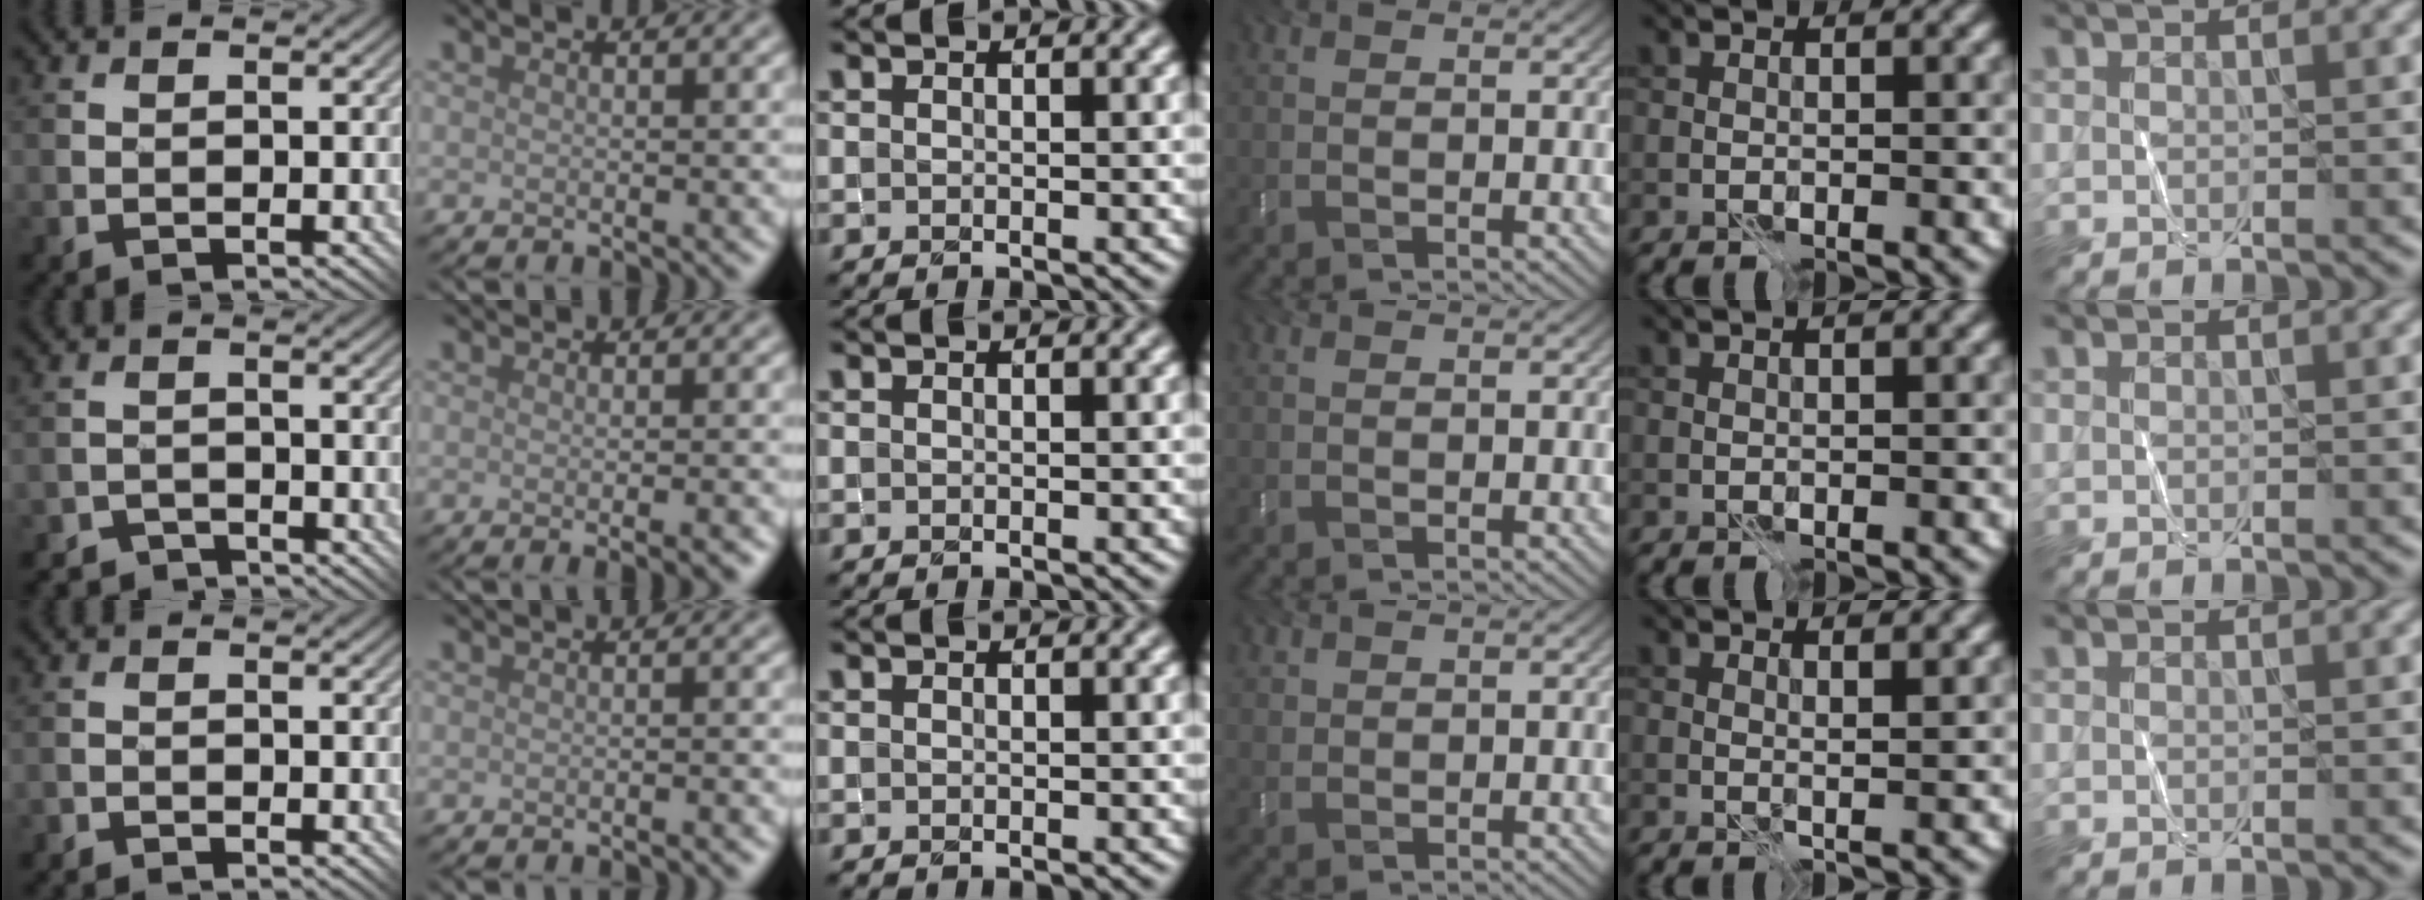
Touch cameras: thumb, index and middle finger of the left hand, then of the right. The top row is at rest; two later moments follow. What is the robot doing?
{"motion": "fold", "object": "shorts"}